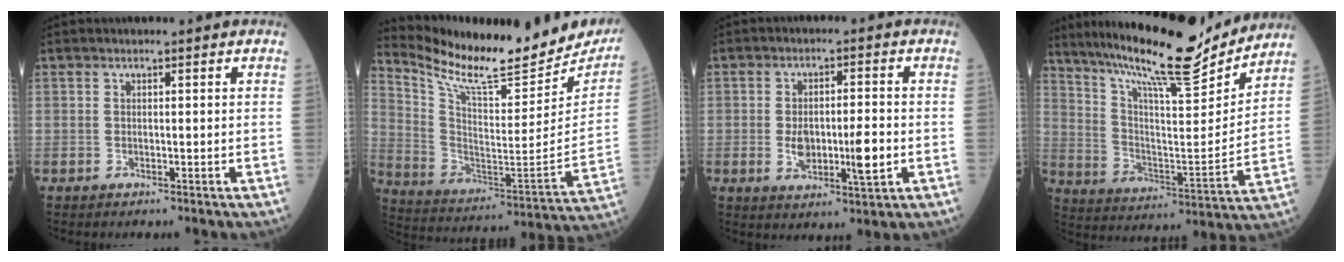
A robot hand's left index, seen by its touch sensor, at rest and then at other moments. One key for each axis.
{"total": 22.6, "fx": 20.2, "fy": 5.0, "fz": 8.9, "tx": -0.161, "ty": -0.054, "tz": 0.303}
{"total": 8.1, "fx": -1.4, "fy": 2.4, "fz": 7.6, "tx": -0.137, "ty": -0.002, "tz": -0.018}
{"total": 21.8, "fx": 18.9, "fy": 2.0, "fz": 10.7, "tx": -0.195, "ty": -0.015, "tz": 0.297}